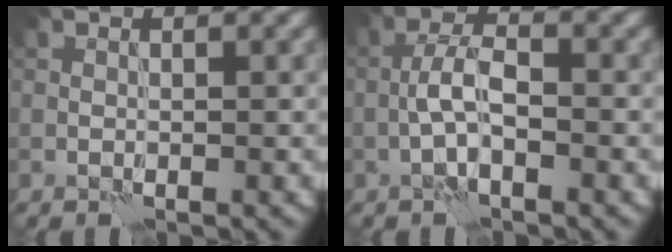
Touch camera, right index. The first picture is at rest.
{"total": 2.9, "force": [-0.9, 1.0, 2.5], "torque": [-0.052, 0.009, -0.024]}